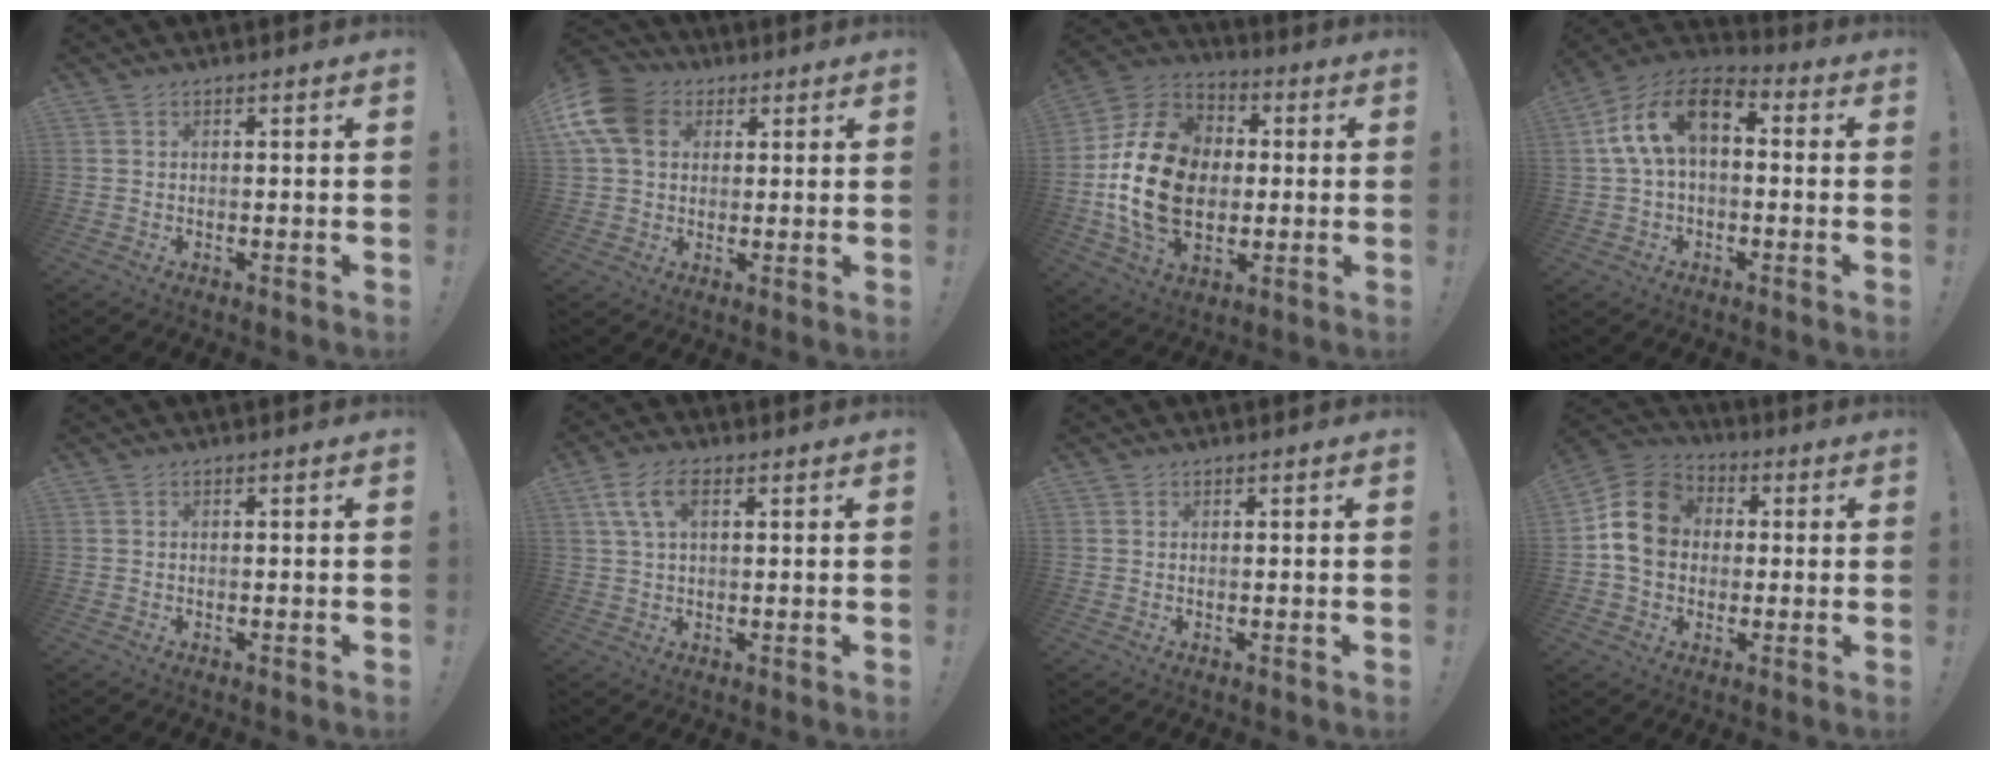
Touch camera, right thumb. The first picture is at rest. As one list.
[{"total": 13.3, "force": [3.8, 10.2, 7.6], "torque": [-0.146, -0.003, 0.076]}, {"total": 22.5, "force": [-1.0, 16.5, 15.3], "torque": [-0.280, 0.024, -0.004]}, {"total": 14.3, "force": [3.1, 8.4, 11.1], "torque": [-0.208, 0.008, 0.057]}, {"total": 0.0}, {"total": 7.5, "force": [2.9, 3.7, 5.8], "torque": [-0.121, 0.009, 0.057]}, {"total": 0.5, "force": [0.5, 0.0, -0.1], "torque": [0.011, -0.005, 0.008]}, {"total": 14.3, "force": [1.7, 11.8, 7.9], "torque": [-0.124, 0.013, 0.038]}]